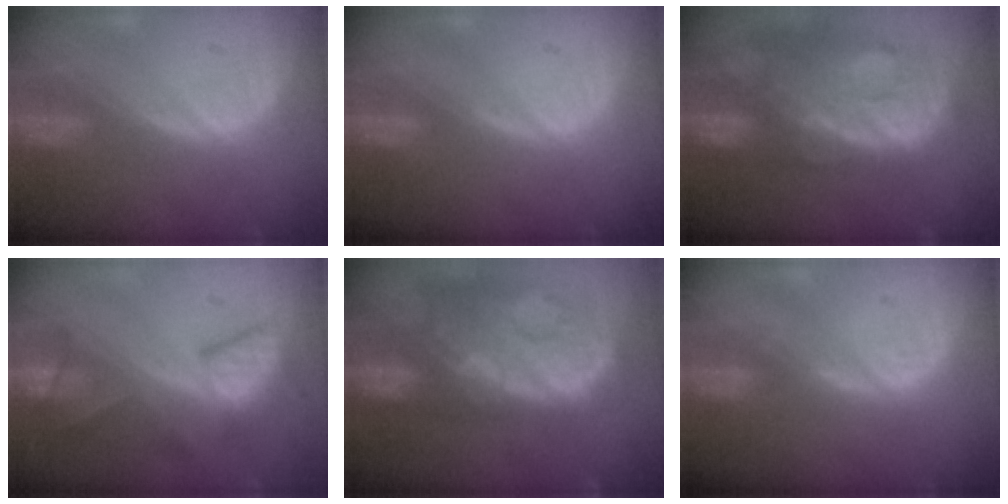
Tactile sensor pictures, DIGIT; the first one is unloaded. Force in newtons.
{"total": 0.0}
{"total": 13.8, "press": 11.3, "slide": 8.0}
{"total": 7.7, "press": 7.6, "slide": 1.2}
{"total": 14.1, "press": 11.5, "slide": 8.2}
{"total": 1.9, "press": 1.5, "slide": 1.1}